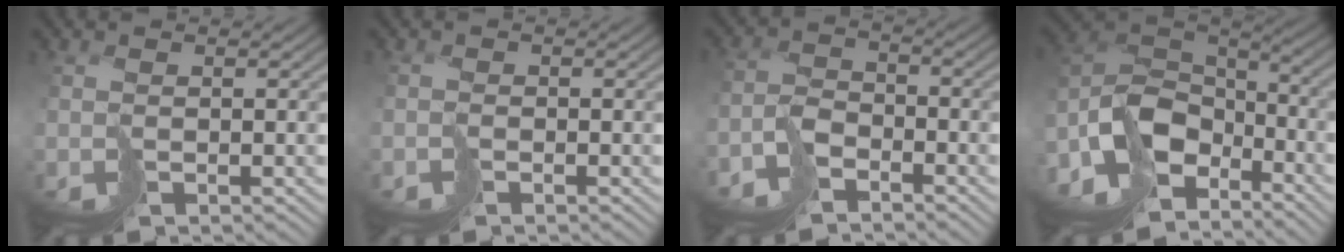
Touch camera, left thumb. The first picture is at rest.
{"total": 0.8, "force": [-0.8, 0.2, -0.1], "torque": [0.012, 0.005, -0.017]}
{"total": 4.7, "force": [-4.3, 1.3, 1.4], "torque": [-0.016, 0.008, -0.097]}
{"total": 13.7, "force": [-7.1, 8.1, 8.5], "torque": [-0.211, -0.021, -0.138]}